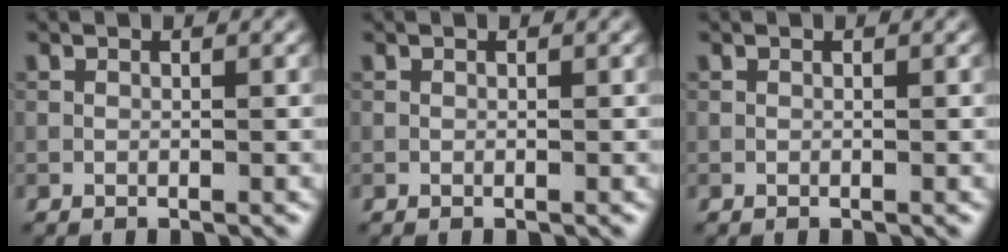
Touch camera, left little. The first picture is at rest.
{"total": 0.0}
{"total": 0.0}